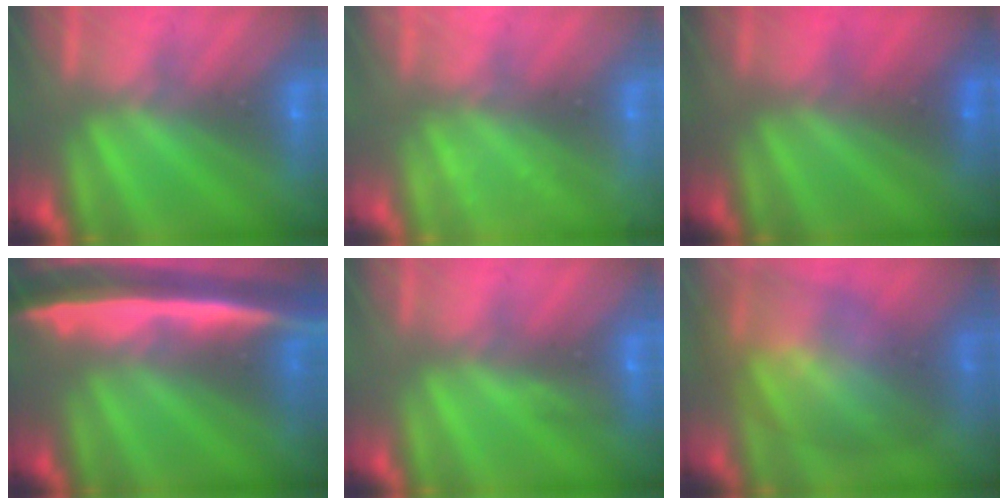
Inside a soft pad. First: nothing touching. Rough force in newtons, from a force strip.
{"total": 2.3}
{"total": 1.7}
{"total": 7.7}
{"total": 2.9}
{"total": 7.7}